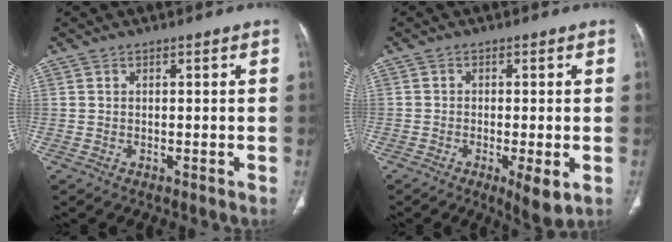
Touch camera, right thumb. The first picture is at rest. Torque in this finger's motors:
{"motor_torque": [3.87, 1.14, 1.33, -1.44, 0.57]}